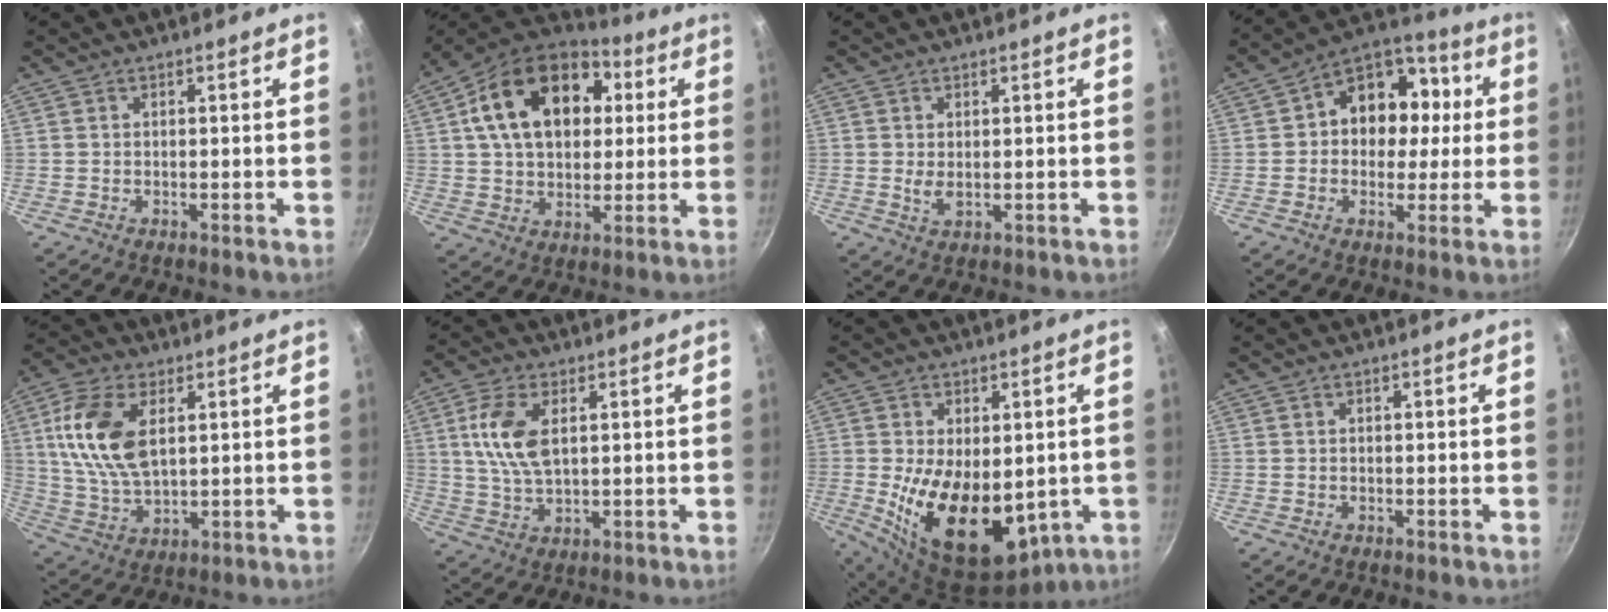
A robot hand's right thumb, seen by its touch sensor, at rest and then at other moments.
{"total": 21.9, "force": [5.7, 14.9, 15.0], "torque": [-0.227, 0.016, 0.083]}
{"total": 2.2, "force": [0.3, 1.1, 1.8], "torque": [-0.034, -0.009, 0.008]}
{"total": 14.4, "force": [1.5, 11.6, 8.4], "torque": [-0.074, 0.030, 0.006]}
{"total": 14.3, "force": [3.7, 8.0, 11.3], "torque": [-0.215, -0.009, 0.076]}
{"total": 9.6, "force": [2.3, 5.1, 7.9], "torque": [-0.154, -0.004, 0.046]}
{"total": 17.8, "force": [-1.6, 10.6, 14.3], "torque": [-0.232, -0.027, 0.000]}
{"total": 0.0}